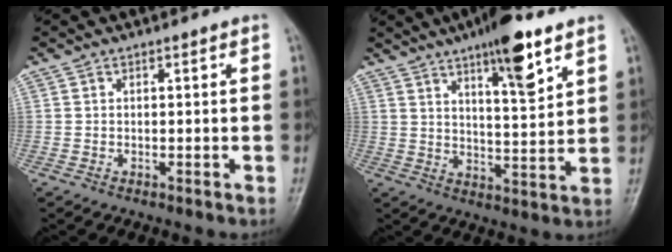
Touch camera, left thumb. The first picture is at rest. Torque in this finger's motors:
{"motor_torque": [2.21, 0.99, 1.30, -0.95, 0.22]}